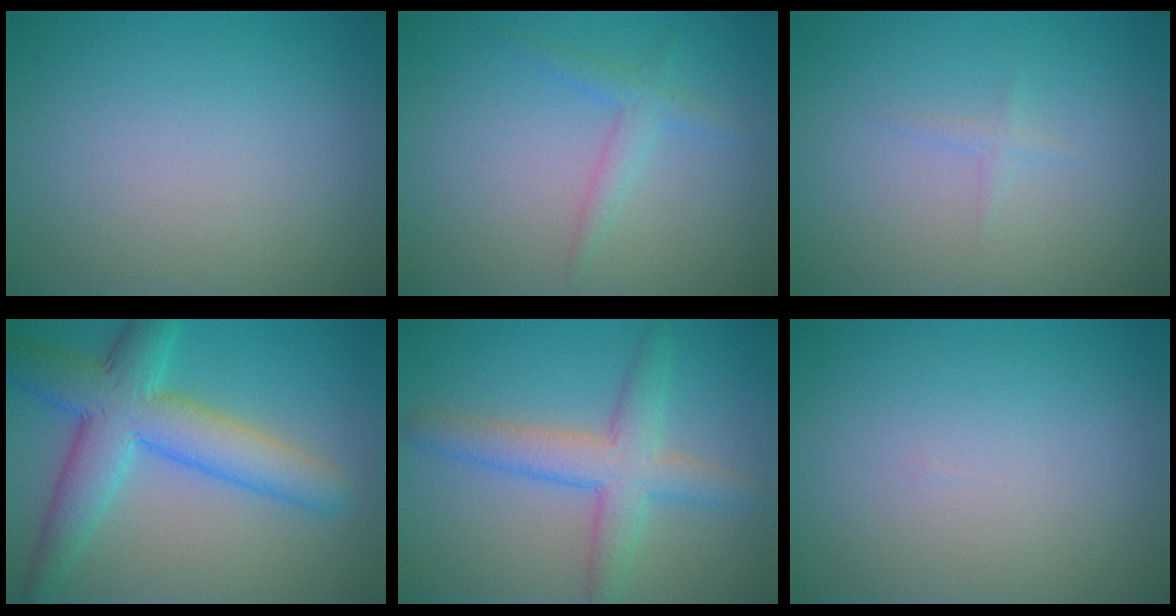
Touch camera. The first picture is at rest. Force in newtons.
{"total": 1.8, "press": 1.8, "slide": 0.0}
{"total": 0.7, "press": 0.7, "slide": 0.1}
{"total": 7.4, "press": 7.4, "slide": 0.3}
{"total": 4.7, "press": 4.7, "slide": 0.3}
{"total": 0.0}